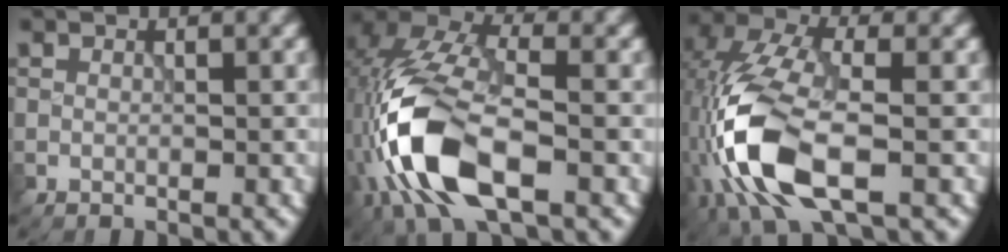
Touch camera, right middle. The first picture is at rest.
{"total": 10.8, "force": [-3.9, 5.2, 8.6], "torque": [-0.187, 0.007, -0.081]}
{"total": 9.7, "force": [-3.1, 4.8, 7.9], "torque": [-0.178, 0.006, -0.072]}